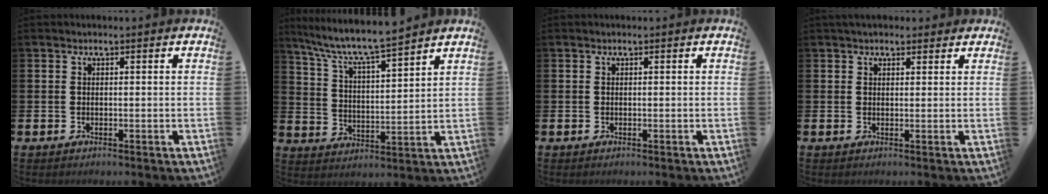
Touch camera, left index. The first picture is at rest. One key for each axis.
{"total": 7.7, "fx": 7.2, "fy": 0.6, "fz": 2.7, "tx": -0.080, "ty": -0.049, "tz": 0.122}
{"total": 0.0}
{"total": 2.2, "fx": 2.0, "fy": 0.9, "fz": 0.3, "tx": 0.001, "ty": -0.003, "tz": 0.034}